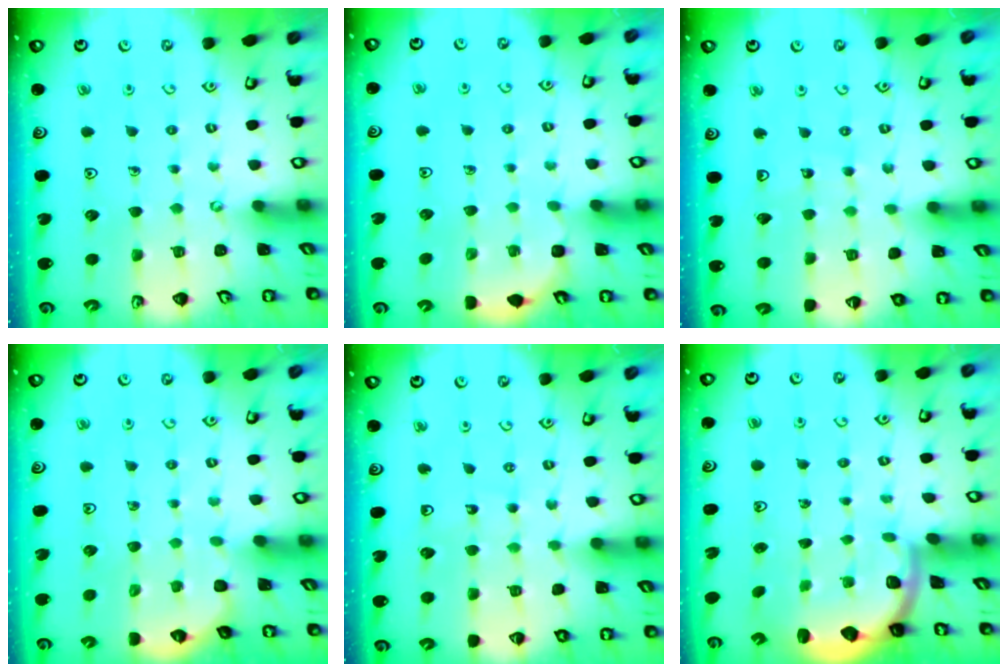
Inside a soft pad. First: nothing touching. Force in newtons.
{"total": 4.8, "press": 4.4, "slide": 1.9}
{"total": 5.5, "press": 5.5, "slide": 0.7}
{"total": 3.2, "press": 3.2, "slide": 0.3}
{"total": 5.3, "press": 4.9, "slide": 2.0}
{"total": 1.9, "press": 1.8, "slide": 0.5}